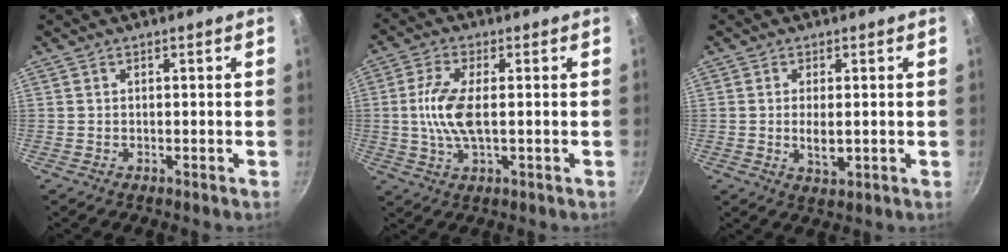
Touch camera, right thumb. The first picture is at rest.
{"total": 8.3, "force": [0.1, 3.2, 7.6], "torque": [-0.169, 0.004, -0.002]}
{"total": 3.9, "force": [-0.1, 1.6, 3.5], "torque": [-0.069, -0.008, -0.001]}